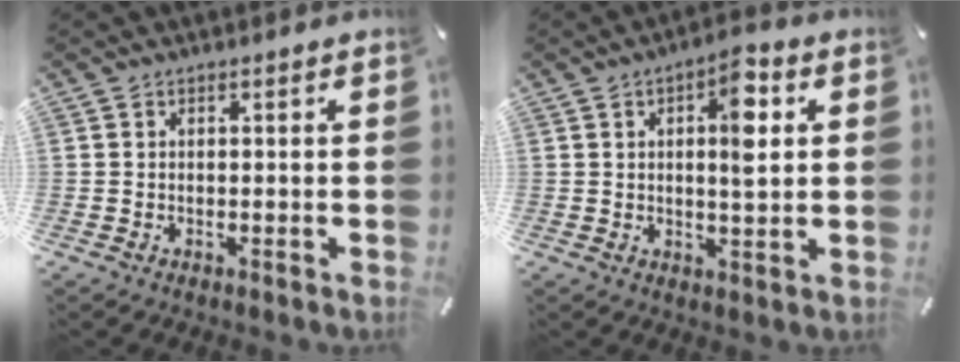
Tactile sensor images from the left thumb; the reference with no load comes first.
{"total": 8.3, "force": [2.4, 3.1, 7.4], "torque": [-0.097, -0.013, 0.031]}